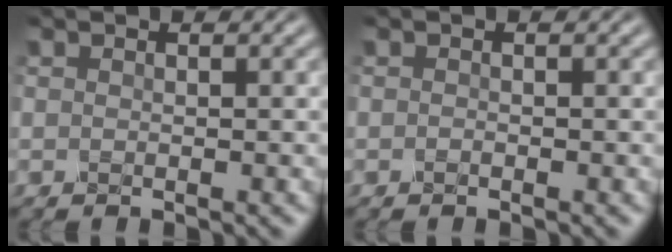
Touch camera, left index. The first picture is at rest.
{"total": 0.0}